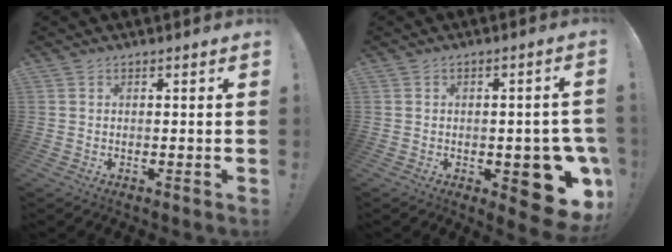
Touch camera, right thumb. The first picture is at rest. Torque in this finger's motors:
{"motor_torque": [2.19, 2.23, 1.19, -1.17, 0.12]}